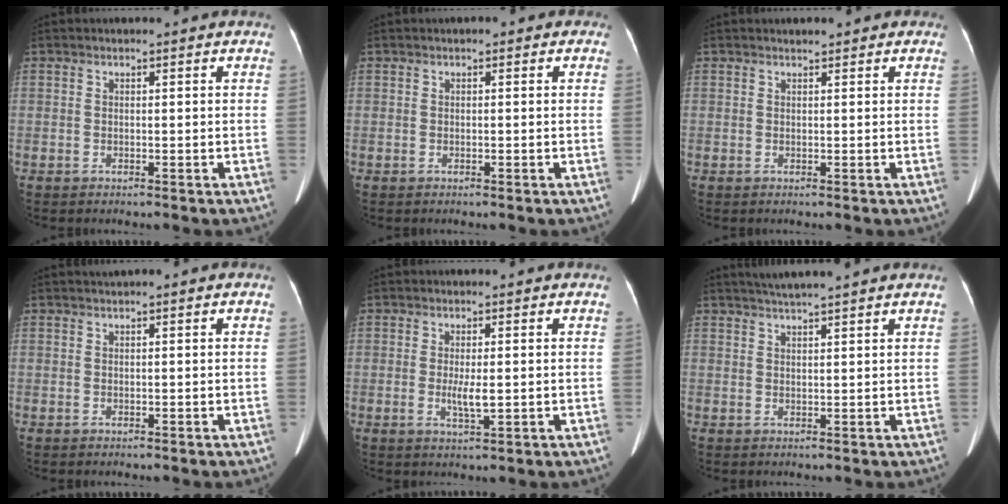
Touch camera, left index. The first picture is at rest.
{"total": 0.8, "force": [0.3, 0.6, 0.5], "torque": [-0.006, 0.011, 0.002]}
{"total": 1.5, "force": [1.2, 0.6, 0.7], "torque": [-0.012, 0.009, 0.015]}
{"total": 1.1, "force": [0.9, 0.0, 0.7], "torque": [-0.011, 0.016, 0.014]}
{"total": 2.9, "force": [-0.1, 0.5, 2.9], "torque": [-0.057, -0.007, 0.000]}
{"total": 5.7, "force": [5.1, -0.6, 2.6], "torque": [-0.043, 0.025, 0.076]}